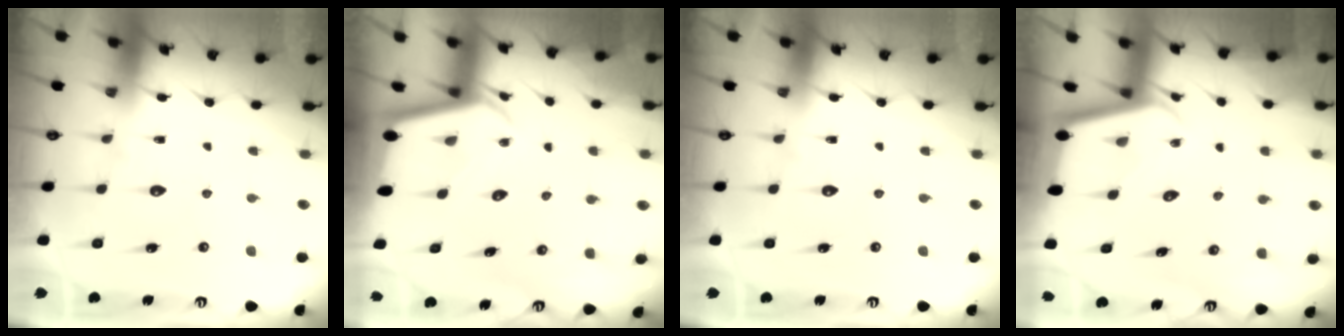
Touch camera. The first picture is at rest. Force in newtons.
{"total": 2.2, "press": 2.2, "slide": 0.2}
{"total": 0.0}
{"total": 1.9, "press": 1.9, "slide": 0.1}